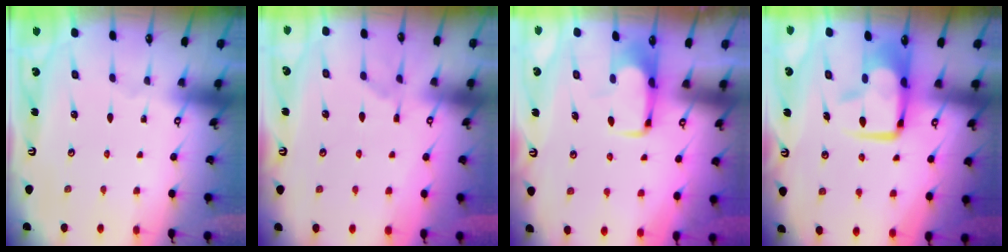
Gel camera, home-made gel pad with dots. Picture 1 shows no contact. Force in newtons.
{"total": 1.6, "press": 0.8, "slide": 1.4}
{"total": 2.0, "press": 2.0, "slide": 0.4}
{"total": 10.0, "press": 9.8, "slide": 1.9}